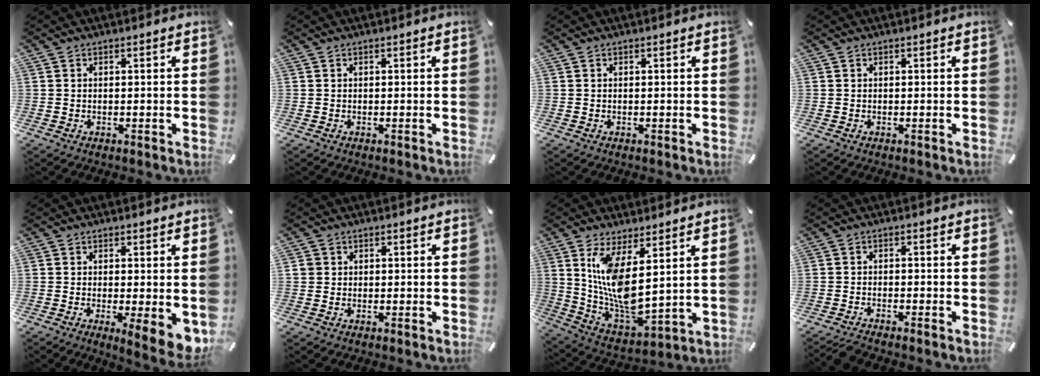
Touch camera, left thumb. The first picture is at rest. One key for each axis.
{"total": 0.0}
{"total": 0.0}
{"total": 0.0}
{"total": 6.6, "fx": -1.2, "fy": 1.3, "fz": 6.4, "tx": -0.084, "ty": -0.013, "tz": -0.010}
{"total": 1.3, "fx": 0.0, "fy": 1.2, "fz": 0.2, "tx": -0.003, "ty": 0.006, "tz": -0.002}
{"total": 12.2, "fx": 5.4, "fy": 4.9, "fz": 9.8, "tx": -0.205, "ty": -0.059, "tz": 0.100}
{"total": 2.4, "fx": -2.1, "fy": 0.2, "fz": 1.1, "tx": -0.025, "ty": 0.006, "tz": -0.043}